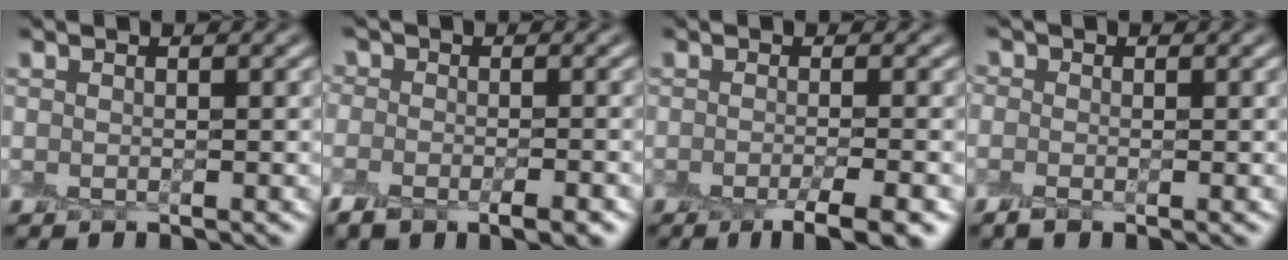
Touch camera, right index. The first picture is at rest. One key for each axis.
{"total": 4.8, "fx": -2.2, "fy": 3.1, "fz": 2.9, "tx": -0.026, "ty": 0.000, "tz": -0.030}
{"total": 4.2, "fx": -2.5, "fy": 0.7, "fz": 3.3, "tx": -0.038, "ty": -0.007, "tz": -0.034}
{"total": 1.0, "fx": 0.0, "fy": 0.9, "fz": 0.4, "tx": -0.005, "ty": 0.003, "tz": -0.004}